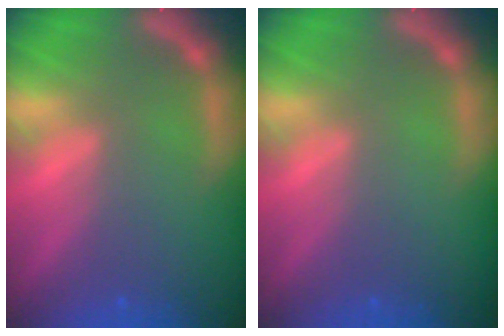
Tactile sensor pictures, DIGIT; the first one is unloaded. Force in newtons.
{"total": 0.0}